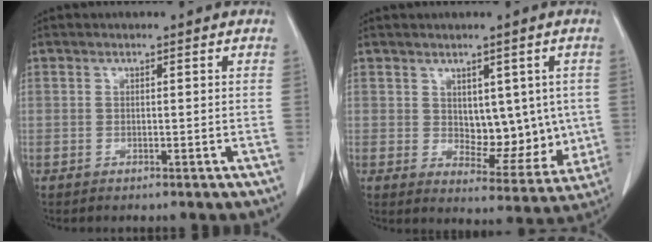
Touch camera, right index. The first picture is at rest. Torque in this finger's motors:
{"motor_torque": [0.15, 0.14, 0.11, 0.01]}